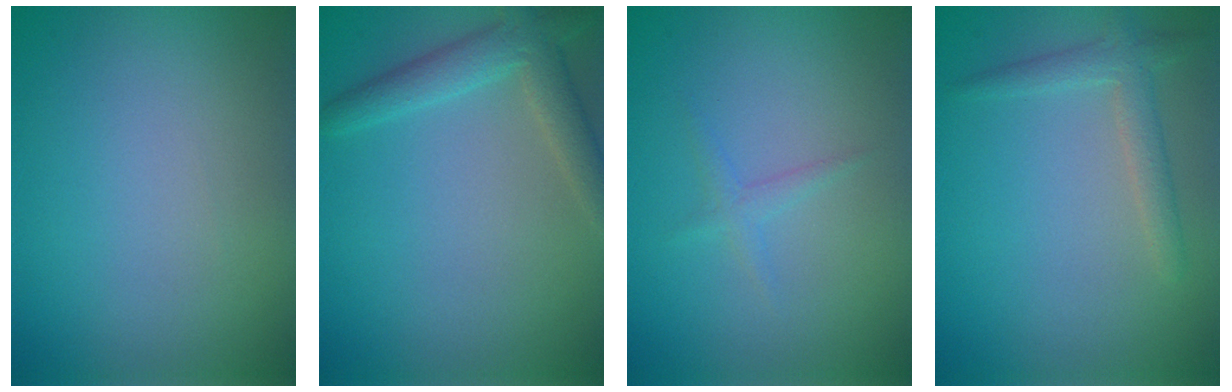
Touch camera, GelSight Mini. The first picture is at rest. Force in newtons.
{"total": 3.6, "press": 3.6, "slide": 0.3}
{"total": 1.0, "press": 1.0, "slide": 0.1}
{"total": 2.2, "press": 2.2, "slide": 0.1}